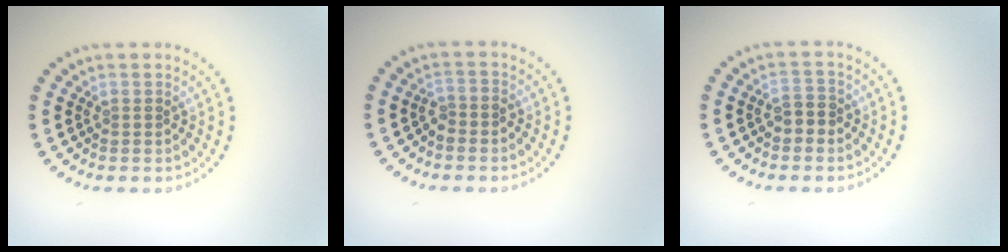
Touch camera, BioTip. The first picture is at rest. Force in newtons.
{"total": 1.3, "press": 1.0, "slide": 0.8}
{"total": 1.9, "press": 1.8, "slide": 0.6}